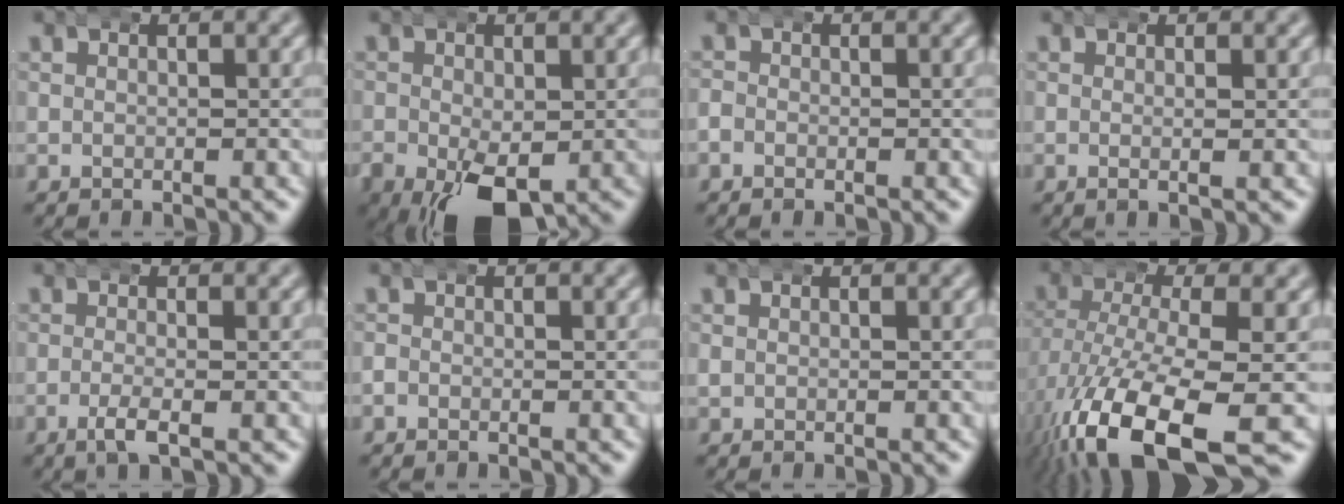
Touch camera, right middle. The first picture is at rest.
{"total": 7.7, "force": [-3.5, 4.3, 5.4], "torque": [-0.122, -0.050, -0.033]}
{"total": 1.1, "force": [-0.5, 1.0, 0.2], "torque": [-0.011, 0.001, -0.014]}
{"total": 1.1, "force": [0.0, -0.1, 1.1], "torque": [-0.020, 0.000, -0.004]}
{"total": 2.3, "force": [-1.4, 0.3, 1.8], "torque": [-0.042, -0.008, -0.024]}
{"total": 0.7, "force": [-0.4, 0.6, 0.0], "torque": [-0.005, 0.002, -0.011]}
{"total": 0.5, "force": [0.2, 0.5, 0.1], "torque": [-0.008, 0.001, 0.003]}
{"total": 9.8, "force": [-4.9, 4.0, 7.4], "torque": [-0.167, -0.052, -0.048]}